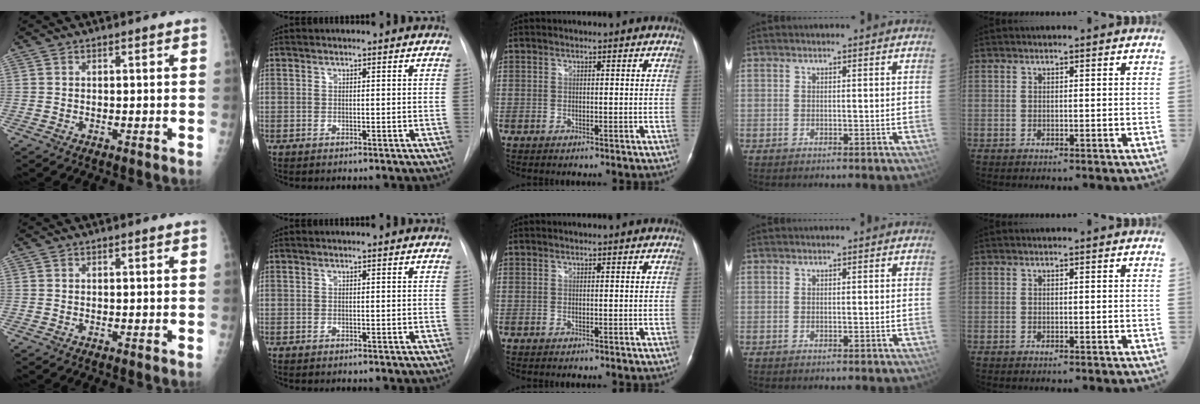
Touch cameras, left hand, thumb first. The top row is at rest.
{}